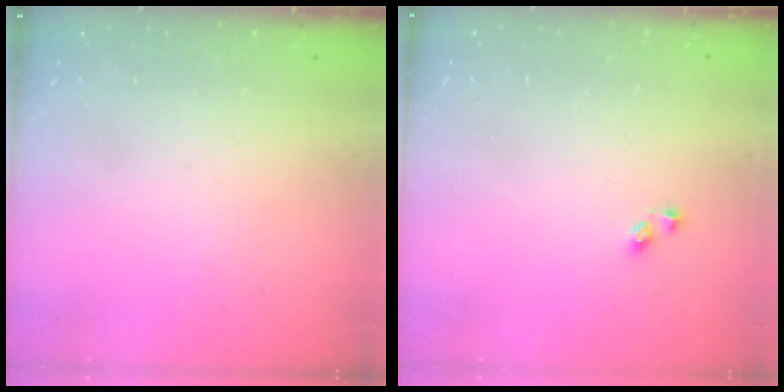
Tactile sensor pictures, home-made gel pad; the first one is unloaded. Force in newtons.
{"total": 3.1, "press": 3.1, "slide": 0.4}